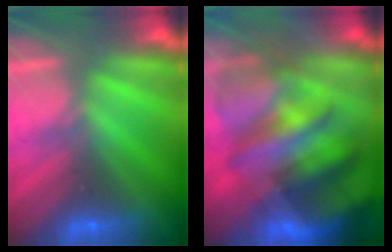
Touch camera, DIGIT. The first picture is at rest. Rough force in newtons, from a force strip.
{"total": 7.7}